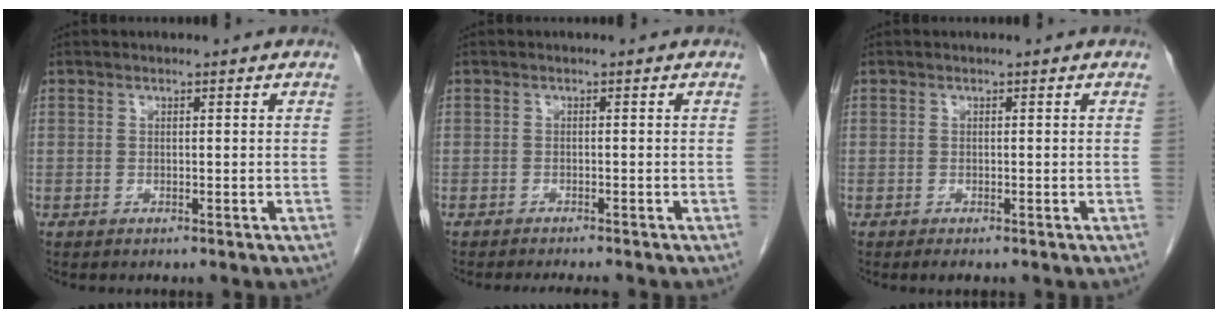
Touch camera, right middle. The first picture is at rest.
{"total": 4.6, "force": [-4.1, 0.7, 2.0], "torque": [-0.021, -0.006, -0.055]}
{"total": 1.0, "force": [-0.7, 0.2, 0.6], "torque": [-0.012, -0.004, -0.007]}